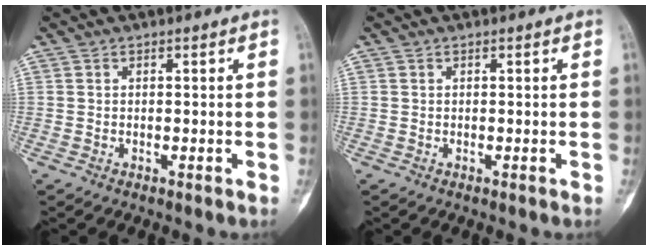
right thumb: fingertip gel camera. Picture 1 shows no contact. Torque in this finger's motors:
{"motor_torque": [0.06, 0.05, 0.05, -0.05, 0.00]}